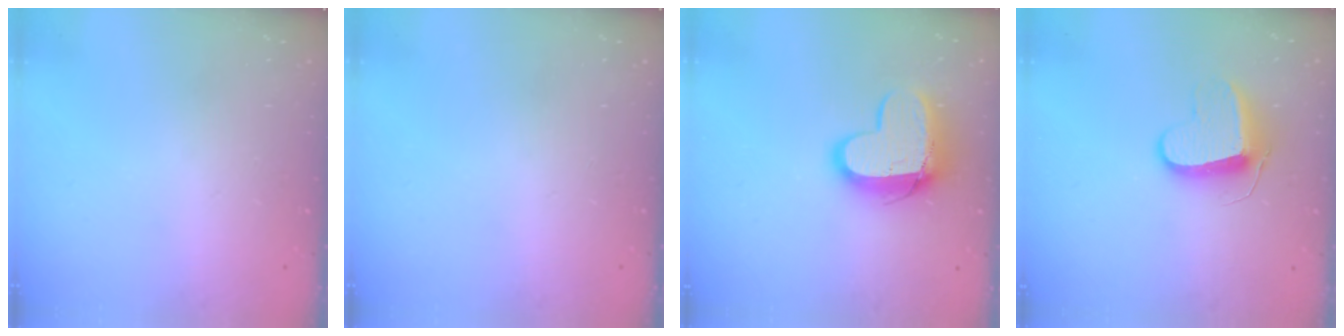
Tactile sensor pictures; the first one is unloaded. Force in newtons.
{"total": 0.0}
{"total": 13.2, "press": 13.2, "slide": 1.2}
{"total": 9.7, "press": 9.7, "slide": 0.4}